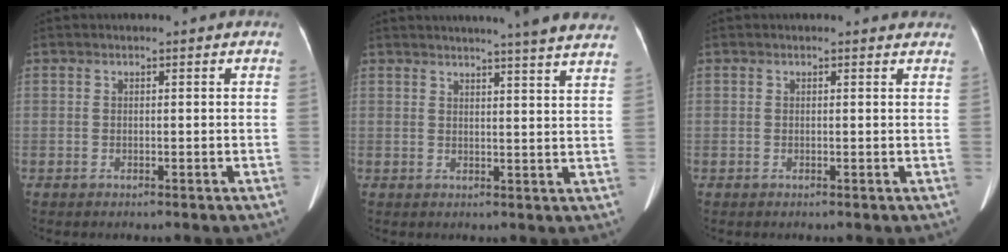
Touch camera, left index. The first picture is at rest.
{"total": 14.8, "force": [13.5, -0.9, 6.1], "torque": [-0.090, -0.036, 0.146]}
{"total": 1.9, "force": [1.8, 0.6, 0.3], "torque": [-0.008, -0.001, 0.006]}